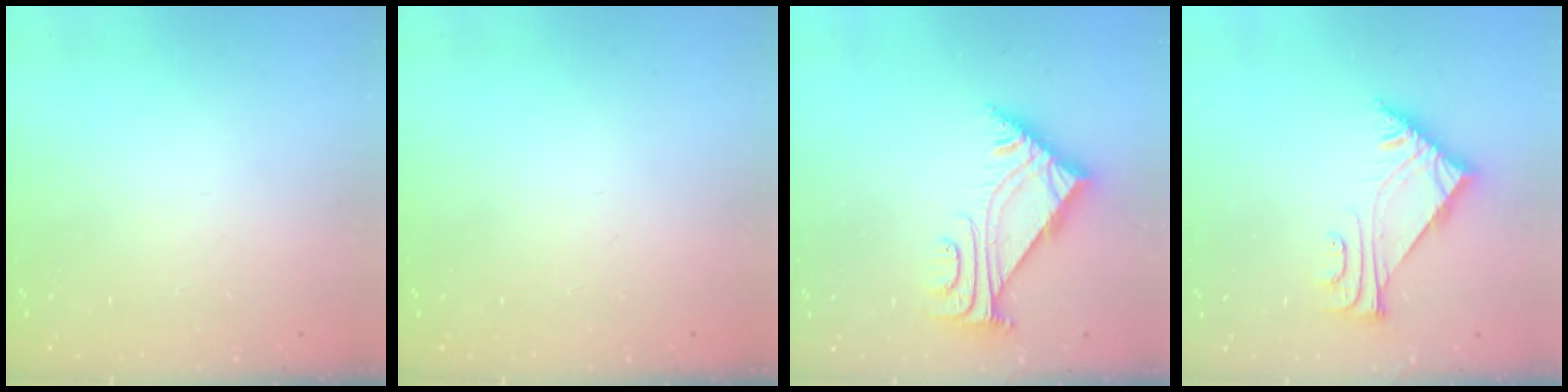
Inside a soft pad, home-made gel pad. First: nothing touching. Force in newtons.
{"total": 0.0}
{"total": 5.5, "press": 5.4, "slide": 0.8}
{"total": 5.5, "press": 5.5, "slide": 0.9}